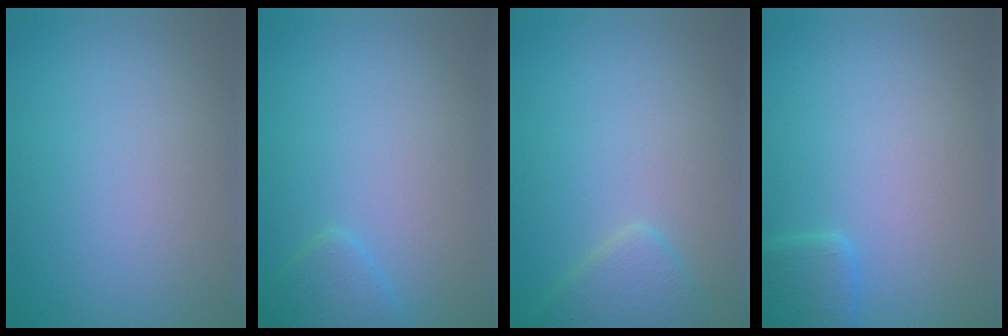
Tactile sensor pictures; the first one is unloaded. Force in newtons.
{"total": 1.8, "press": 1.8, "slide": 0.1}
{"total": 2.7, "press": 2.7, "slide": 0.2}
{"total": 2.1, "press": 2.1, "slide": 0.1}